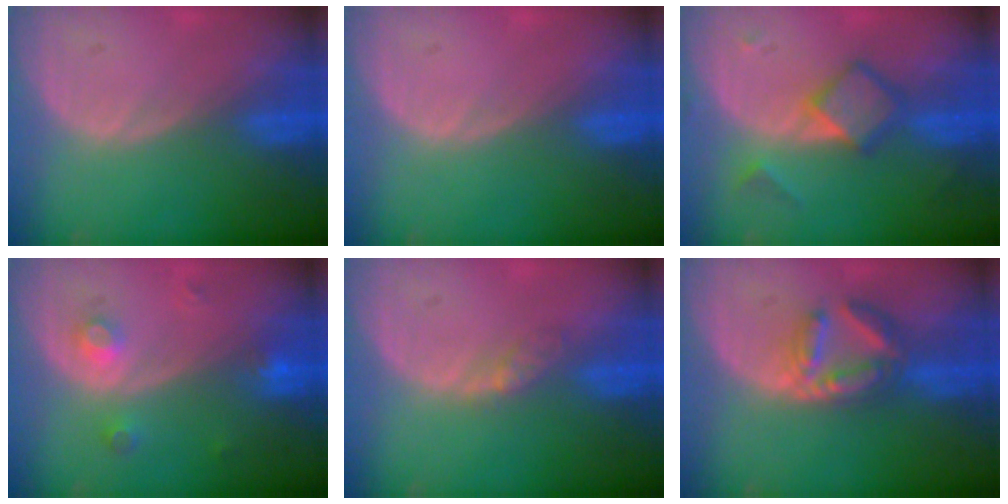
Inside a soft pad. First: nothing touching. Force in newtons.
{"total": 0.0}
{"total": 5.4, "press": 5.4, "slide": 0.1}
{"total": 3.2, "press": 3.0, "slide": 1.1}
{"total": 2.2, "press": 1.9, "slide": 1.2}
{"total": 6.3, "press": 5.8, "slide": 2.6}